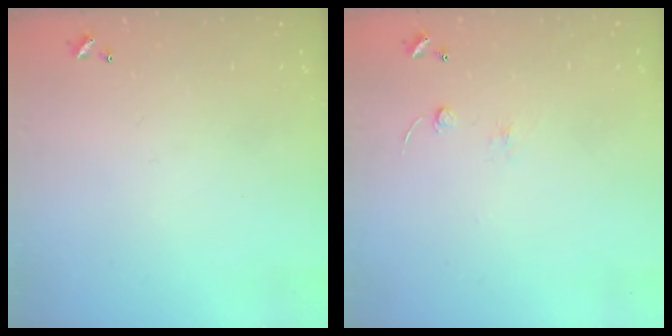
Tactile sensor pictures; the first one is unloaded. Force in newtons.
{"total": 2.5, "press": 2.4, "slide": 0.8}